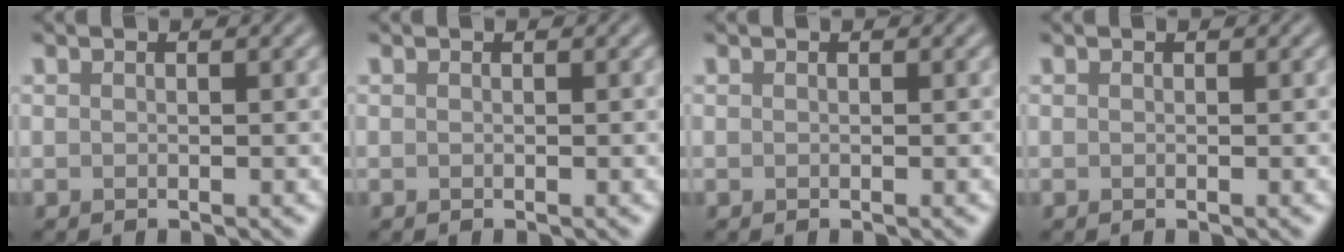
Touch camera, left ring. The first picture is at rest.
{"total": 0.0}
{"total": 0.0}
{"total": 0.0}